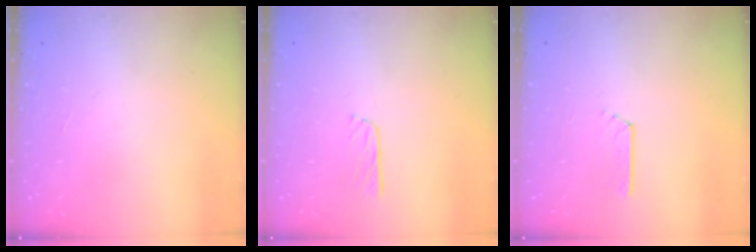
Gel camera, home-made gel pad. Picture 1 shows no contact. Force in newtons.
{"total": 3.7, "press": 3.7, "slide": 0.4}
{"total": 2.2, "press": 2.2, "slide": 0.3}